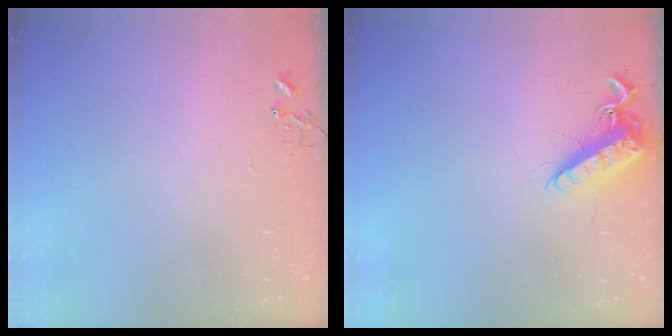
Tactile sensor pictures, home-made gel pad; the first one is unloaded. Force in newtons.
{"total": 14.3, "press": 14.1, "slide": 2.1}